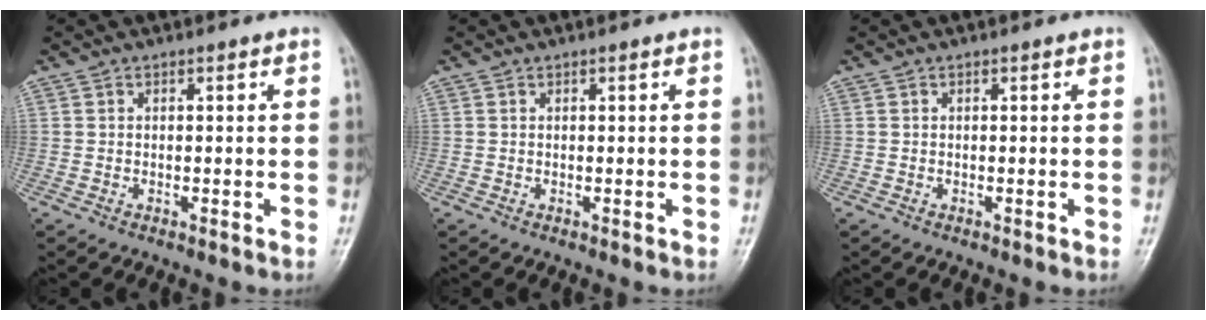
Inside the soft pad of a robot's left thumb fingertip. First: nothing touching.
{"total": 0.0}
{"total": 0.0}